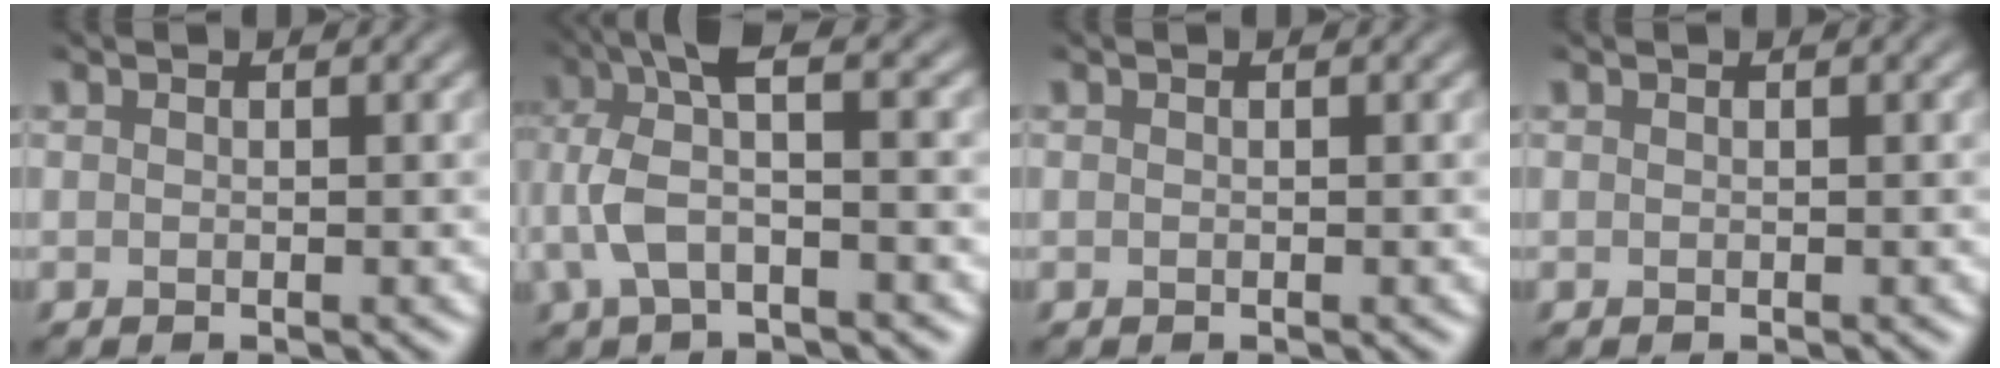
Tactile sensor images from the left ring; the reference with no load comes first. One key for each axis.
{"total": 5.1, "fx": 0.0, "fy": 1.8, "fz": 4.7, "tx": -0.110, "ty": 0.016, "tz": -0.010}
{"total": 0.0}
{"total": 0.0}